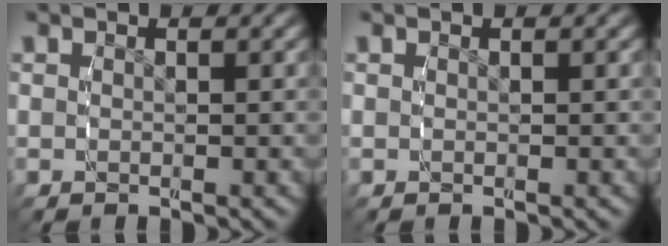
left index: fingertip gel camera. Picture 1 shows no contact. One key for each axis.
{"total": 0.0}